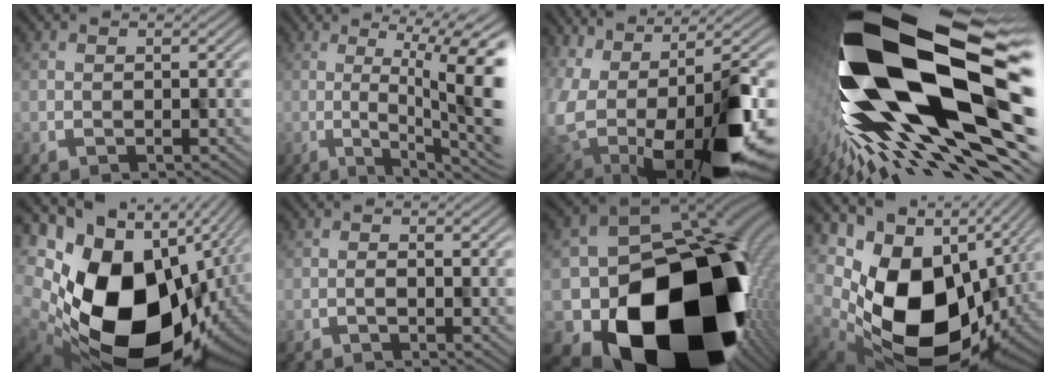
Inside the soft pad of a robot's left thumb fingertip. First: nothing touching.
{"total": 11.0, "force": [0.5, 2.0, 10.8], "torque": [-0.121, 0.005, 0.018]}
{"total": 15.3, "force": [-0.4, 8.9, 12.4], "torque": [-0.251, -0.062, 0.026]}
{"total": 21.8, "force": [1.5, 9.8, 19.4], "torque": [-0.397, -0.060, 0.018]}
{"total": 20.8, "force": [0.8, 15.3, 14.1], "torque": [-0.318, -0.081, 0.059]}
{"total": 0.7, "force": [0.6, -0.1, 0.1], "torque": [0.004, 0.003, -0.001]}
{"total": 21.7, "force": [-6.1, 16.3, 12.9], "torque": [-0.247, -0.081, -0.065]}
{"total": 16.1, "force": [2.1, 11.7, 11.0], "torque": [-0.212, -0.052, 0.059]}